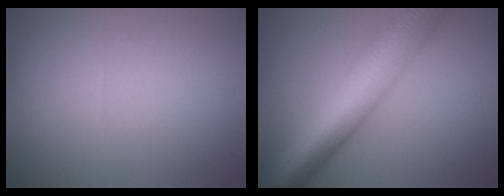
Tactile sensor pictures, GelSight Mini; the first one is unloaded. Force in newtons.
{"total": 10.1, "press": 10.1, "slide": 0.2}